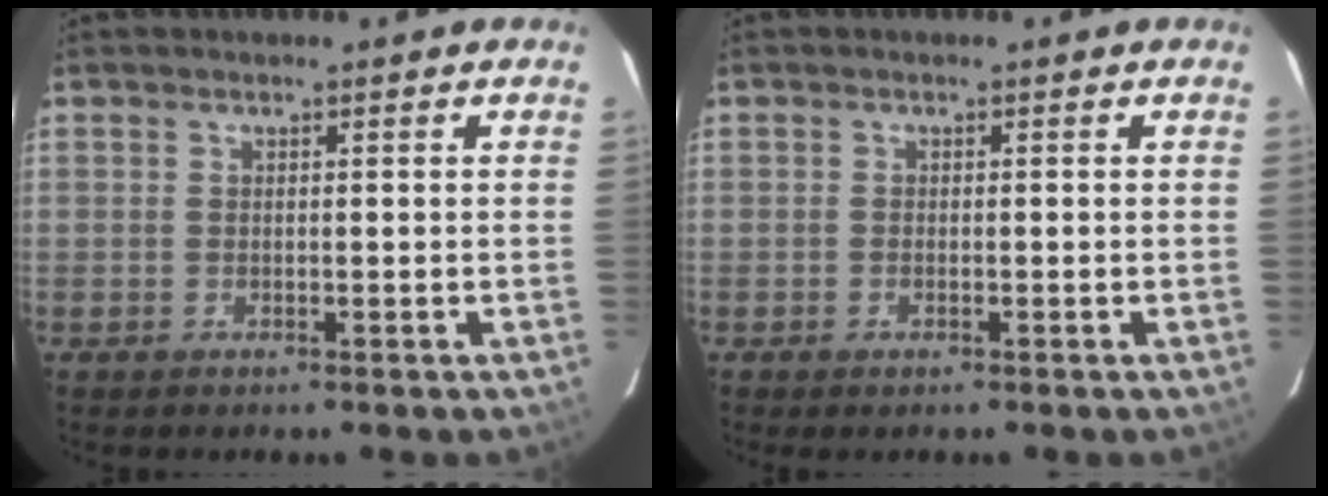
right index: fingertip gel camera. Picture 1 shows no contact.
{"total": 0.8, "force": [-0.5, 0.4, 0.4], "torque": [-0.007, -0.001, -0.010]}